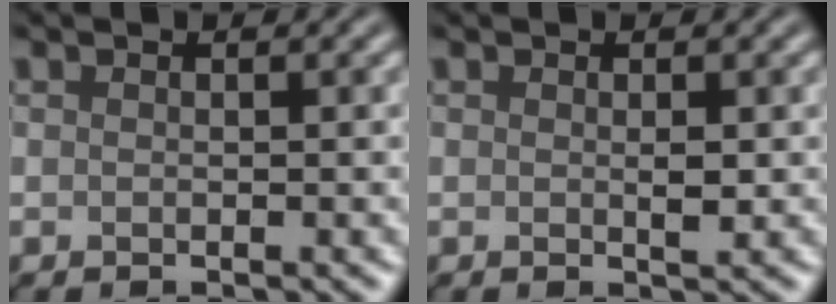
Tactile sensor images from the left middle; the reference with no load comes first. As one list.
[{"total": 0.9, "force": [0.1, 0.2, 0.9], "torque": [-0.016, -0.004, 0.000]}]